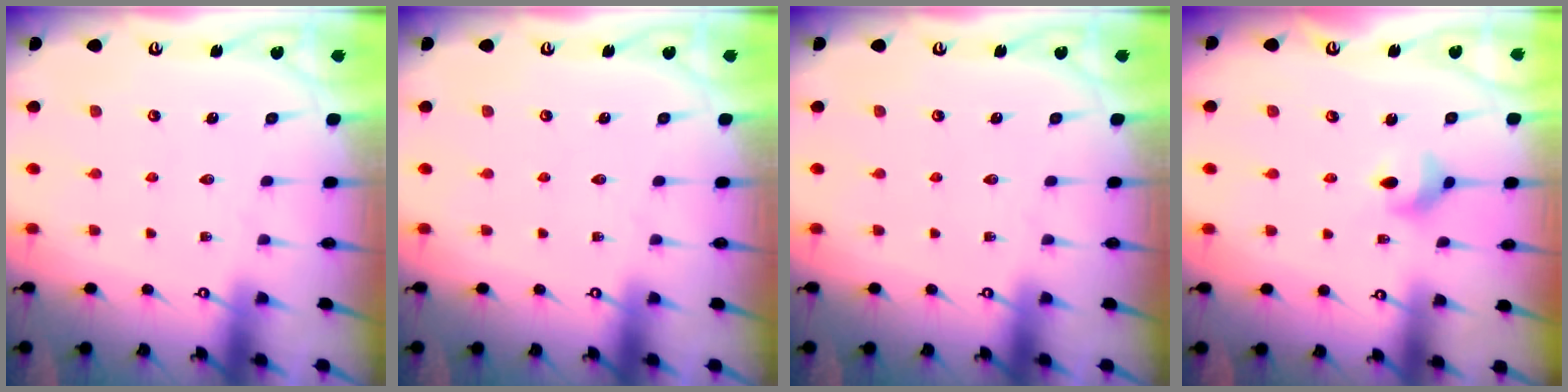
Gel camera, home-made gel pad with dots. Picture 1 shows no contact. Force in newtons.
{"total": 0.0}
{"total": 0.0}
{"total": 5.7, "press": 5.4, "slide": 1.6}